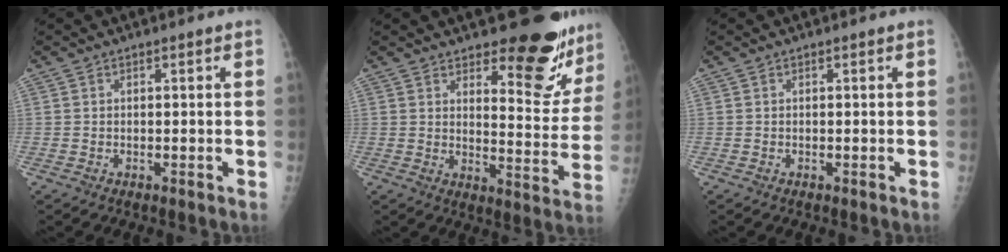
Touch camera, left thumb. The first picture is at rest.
{"total": 15.1, "force": [11.2, 5.3, 8.7], "torque": [-0.063, -0.102, 0.145]}
{"total": 0.0}